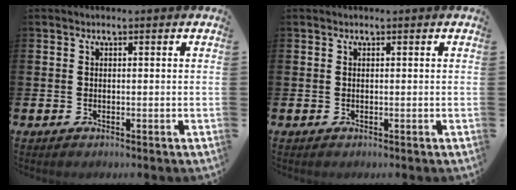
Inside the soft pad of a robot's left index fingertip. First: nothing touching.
{"total": 0.0}